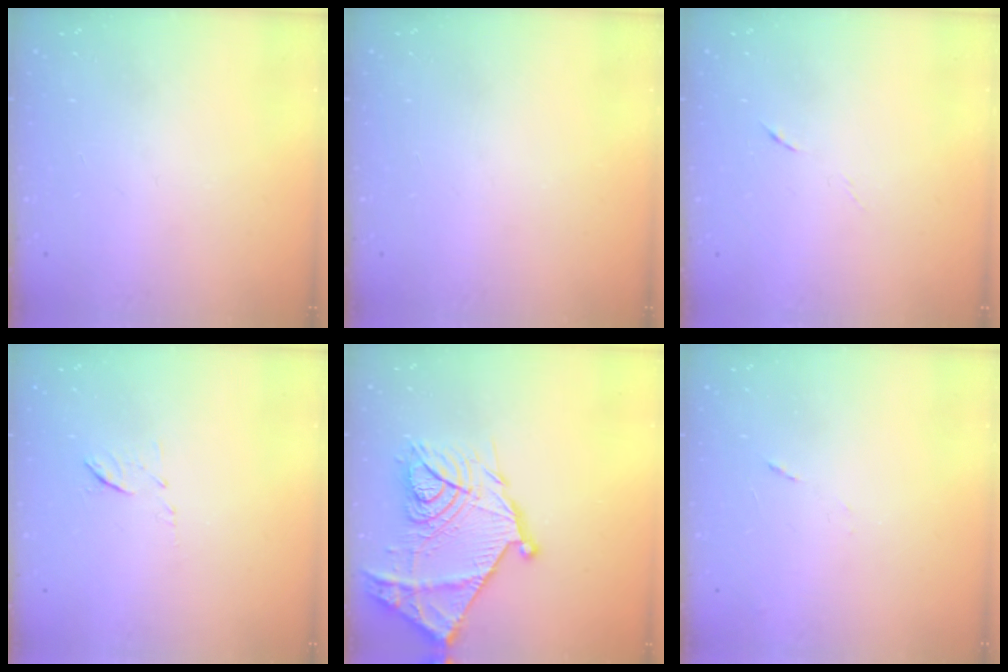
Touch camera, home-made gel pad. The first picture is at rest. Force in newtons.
{"total": 0.0}
{"total": 4.0, "press": 3.8, "slide": 1.2}
{"total": 6.0, "press": 6.0, "slide": 0.6}
{"total": 22.8, "press": 22.7, "slide": 1.7}
{"total": 5.3, "press": 5.3, "slide": 0.5}